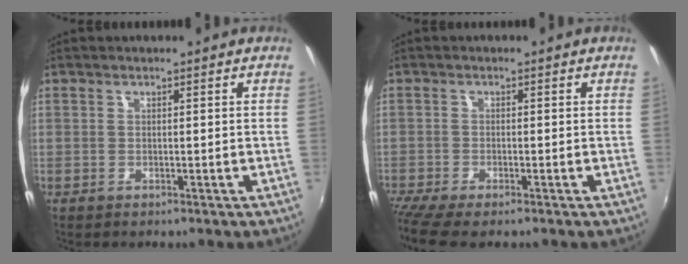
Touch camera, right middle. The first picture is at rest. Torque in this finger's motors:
{"motor_torque": [1.08, -1.05, 0.22, 0.16]}